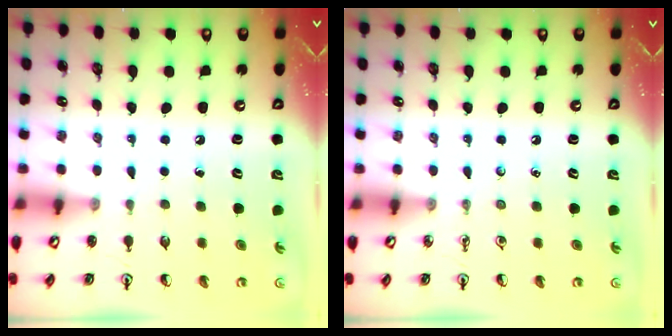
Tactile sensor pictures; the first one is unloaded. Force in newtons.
{"total": 0.0}